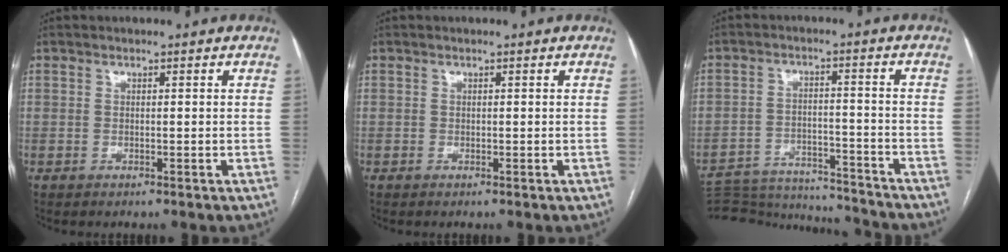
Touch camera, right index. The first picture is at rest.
{"total": 0.0}
{"total": 18.6, "force": [-17.9, 2.2, 4.3], "torque": [-0.103, -0.004, -0.260]}